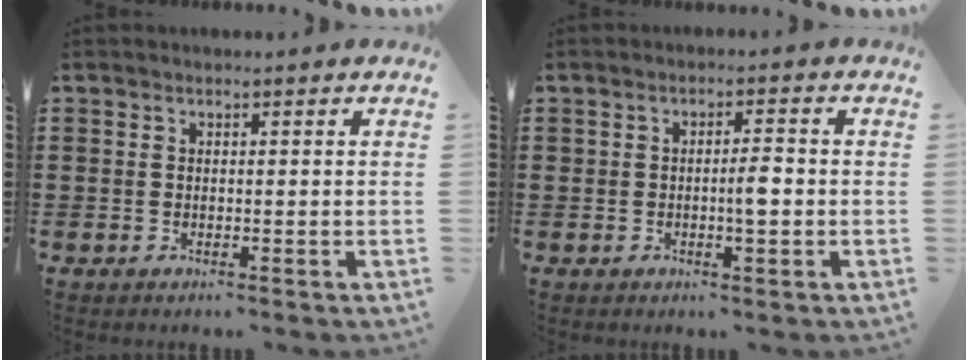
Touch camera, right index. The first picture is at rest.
{"total": 3.0, "force": [-0.4, 0.8, 2.9], "torque": [-0.050, 0.002, -0.008]}